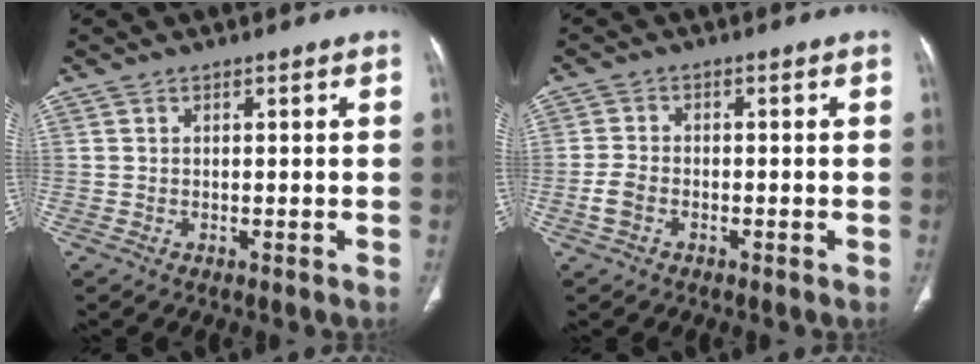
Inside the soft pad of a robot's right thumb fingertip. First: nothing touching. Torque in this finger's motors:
{"motor_torque": [-0.16, 0.12, 0.68, -0.49, 0.15]}